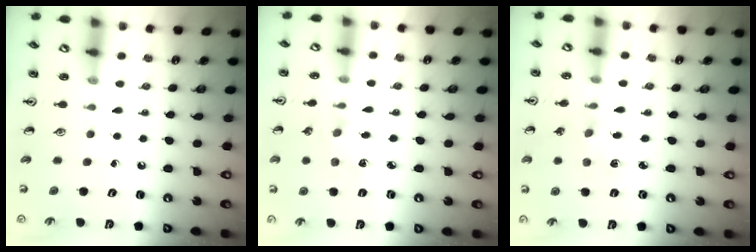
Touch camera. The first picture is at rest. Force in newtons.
{"total": 4.5, "press": 4.5, "slide": 0.4}
{"total": 2.3, "press": 2.3, "slide": 0.5}